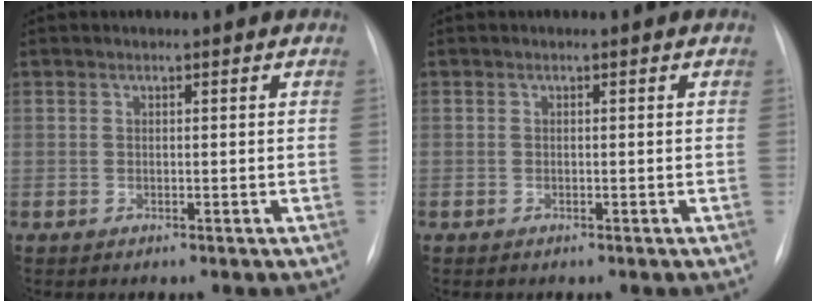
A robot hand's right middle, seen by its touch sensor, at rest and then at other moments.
{"total": 0.0}